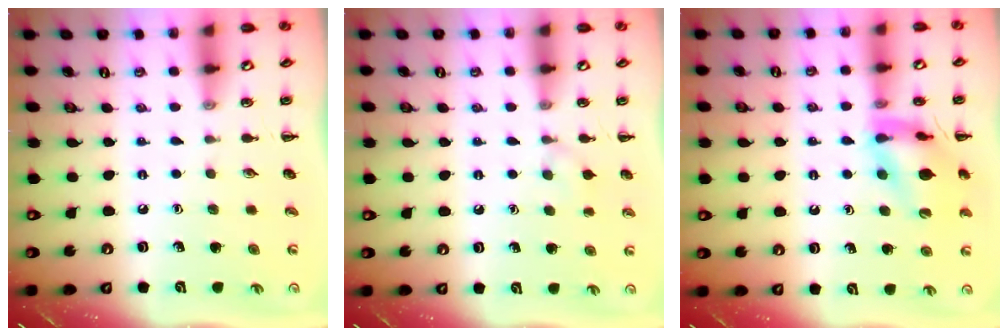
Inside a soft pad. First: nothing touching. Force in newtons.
{"total": 5.6, "press": 5.4, "slide": 1.7}
{"total": 13.9, "press": 13.8, "slide": 1.5}